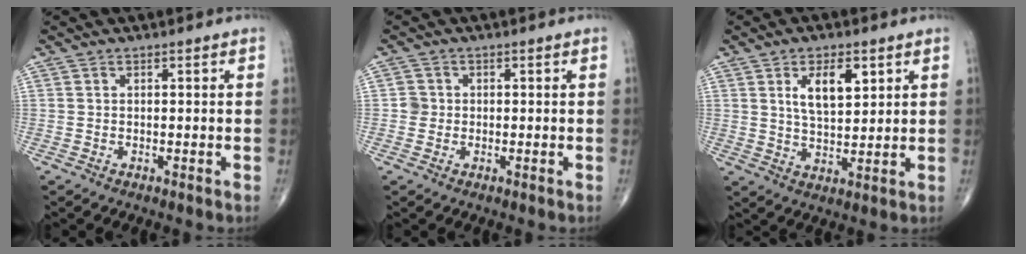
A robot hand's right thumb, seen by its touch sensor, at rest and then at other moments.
{"total": 2.0, "force": [-0.1, 2.0, 0.3], "torque": [0.008, 0.006, -0.004]}
{"total": 7.9, "force": [3.2, 3.7, 6.2], "torque": [-0.093, -0.019, 0.059]}